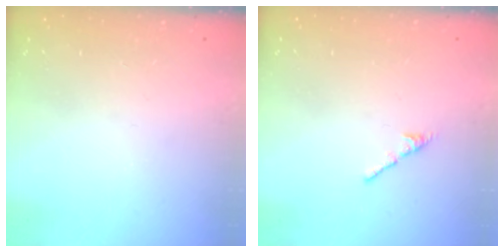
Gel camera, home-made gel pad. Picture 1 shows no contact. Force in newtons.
{"total": 2.7, "press": 2.6, "slide": 0.8}